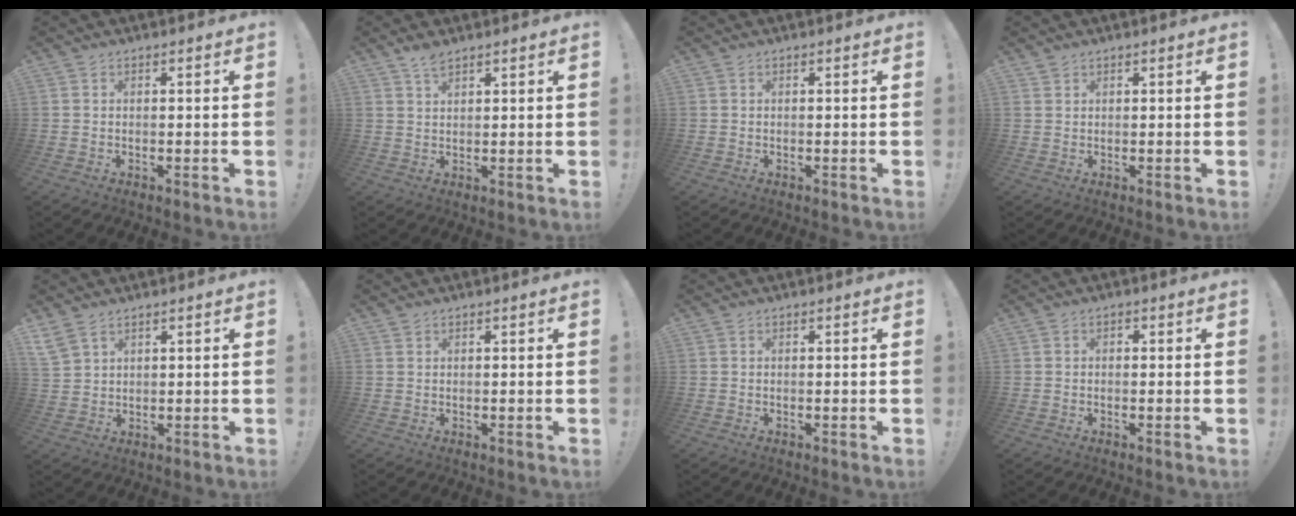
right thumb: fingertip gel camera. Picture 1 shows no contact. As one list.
[{"total": 4.9, "force": [3.9, 1.8, 2.4], "torque": [-0.040, -0.021, 0.071]}, {"total": 0.0}, {"total": 1.0, "force": [0.9, 0.5, 0.1], "torque": [-0.006, 0.001, 0.018]}, {"total": 5.0, "force": [3.8, 2.7, 2.0], "torque": [-0.043, -0.011, 0.077]}, {"total": 0.5, "force": [0.4, 0.2, 0.0], "torque": [-0.005, 0.002, 0.010]}, {"total": 0.0}, {"total": 0.9, "force": [-0.6, 0.5, 0.3], "torque": [-0.011, 0.005, -0.010]}]